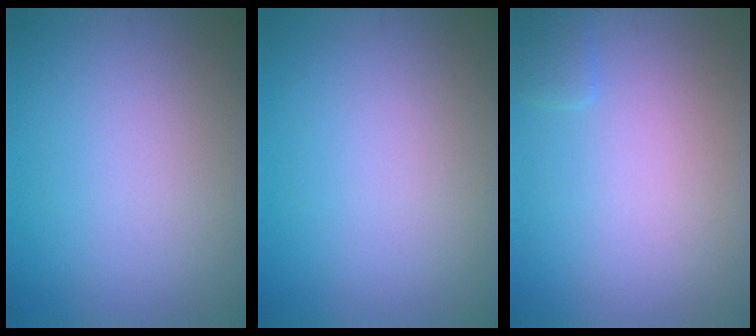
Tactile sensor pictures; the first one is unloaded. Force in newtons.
{"total": 0.0}
{"total": 0.7, "press": 0.7, "slide": 0.1}